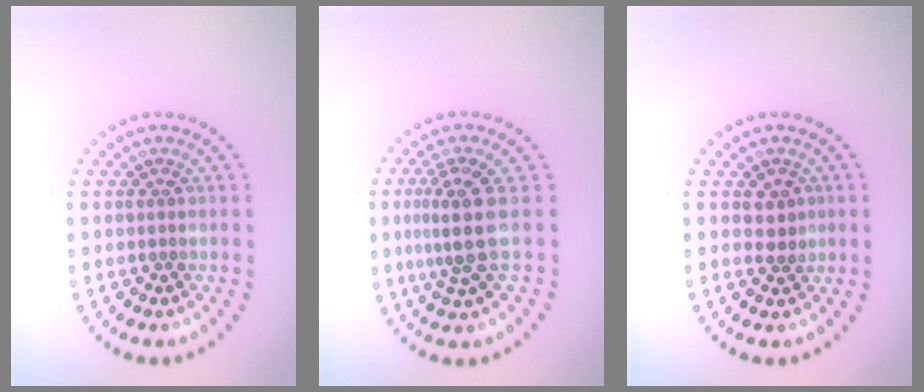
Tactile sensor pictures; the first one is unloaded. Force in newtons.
{"total": 3.4, "press": 2.6, "slide": 2.1}
{"total": 1.9, "press": 1.8, "slide": 0.7}